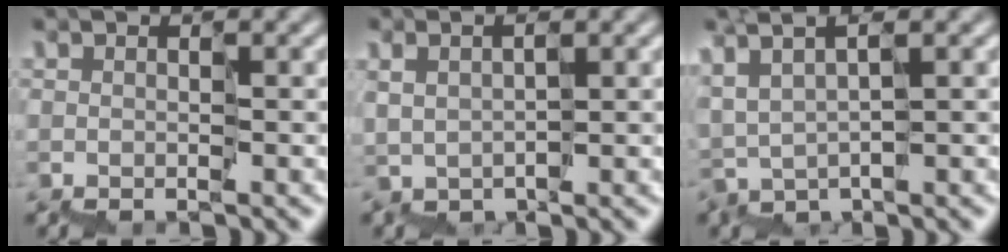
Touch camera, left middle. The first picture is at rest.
{"total": 0.6, "force": [0.5, 0.1, -0.3], "torque": [-0.002, 0.008, 0.011]}
{"total": 2.5, "force": [1.9, 0.4, 1.5], "torque": [-0.051, 0.009, 0.043]}